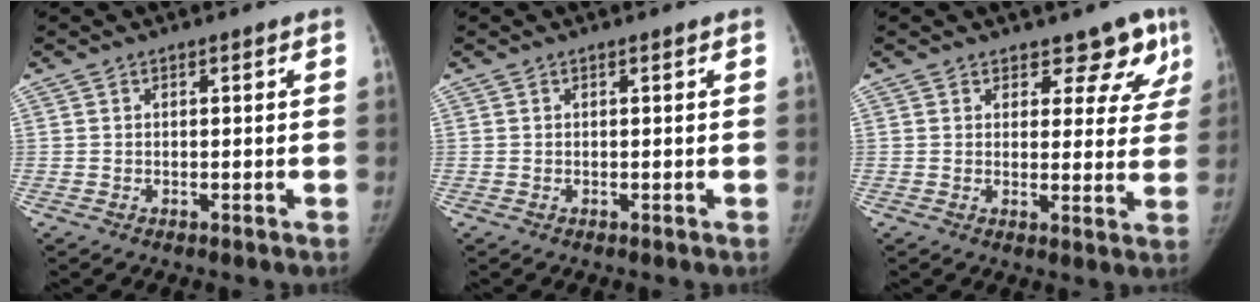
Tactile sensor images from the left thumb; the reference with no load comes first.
{"total": 0.0}
{"total": 8.2, "force": [6.3, 4.5, 2.8], "torque": [0.016, -0.034, 0.062]}